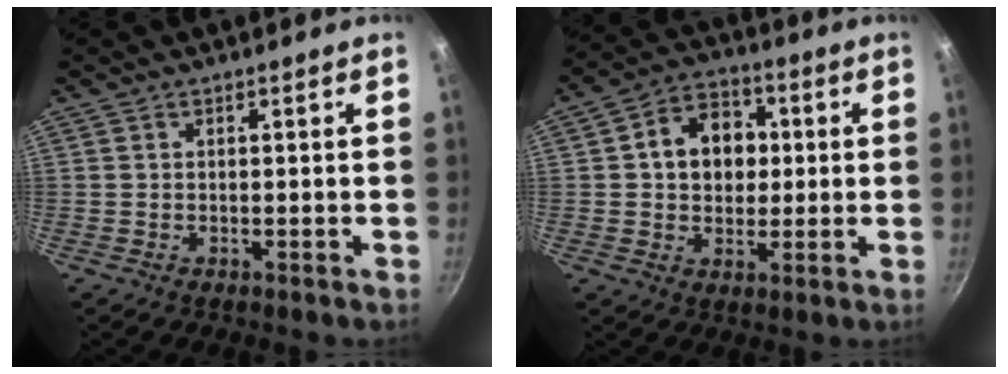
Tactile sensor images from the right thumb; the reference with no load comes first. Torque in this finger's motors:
{"motor_torque": [-0.47, 0.81, 0.02, 0.04, 0.07]}